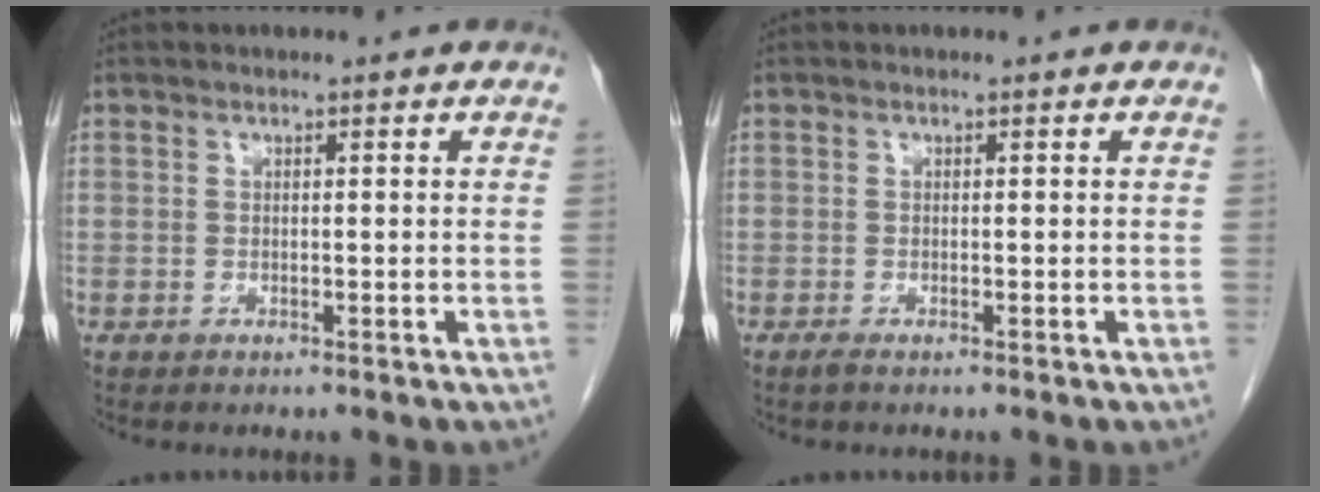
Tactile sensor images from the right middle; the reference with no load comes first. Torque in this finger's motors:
{"motor_torque": [-0.05, 0.10, 0.00, 0.00]}